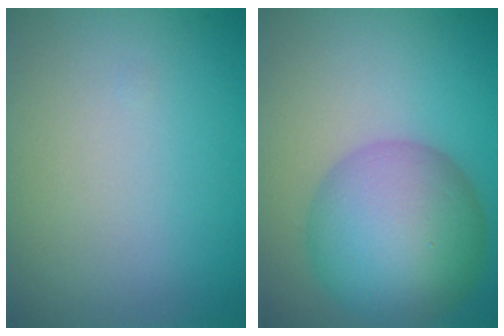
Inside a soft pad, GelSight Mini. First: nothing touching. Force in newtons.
{"total": 9.5, "press": 9.5, "slide": 0.2}